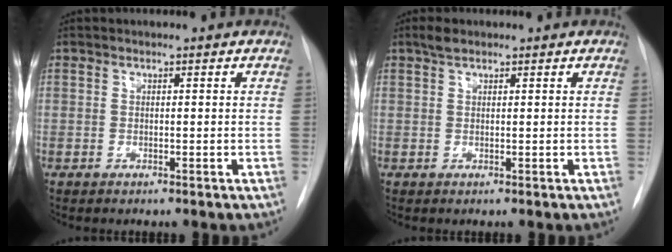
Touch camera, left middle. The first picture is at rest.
{"total": 1.6, "force": [1.2, 0.6, 0.8], "torque": [-0.017, 0.010, 0.022]}